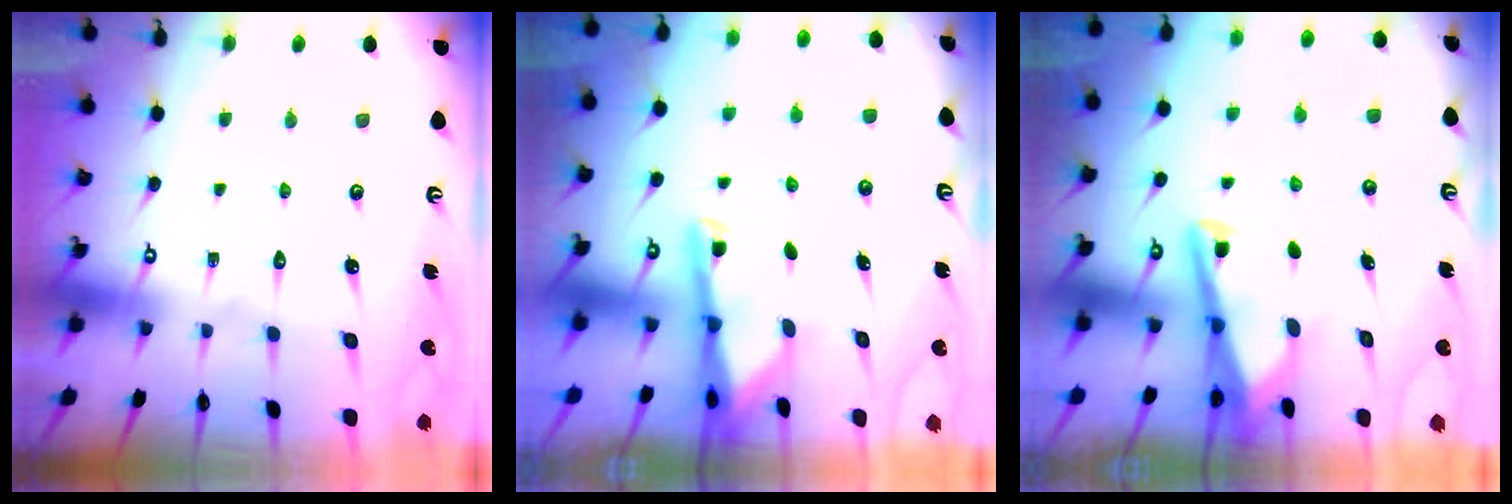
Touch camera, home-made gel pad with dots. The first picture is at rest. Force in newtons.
{"total": 2.9, "press": 2.9, "slide": 0.3}
{"total": 5.1, "press": 5.0, "slide": 0.9}